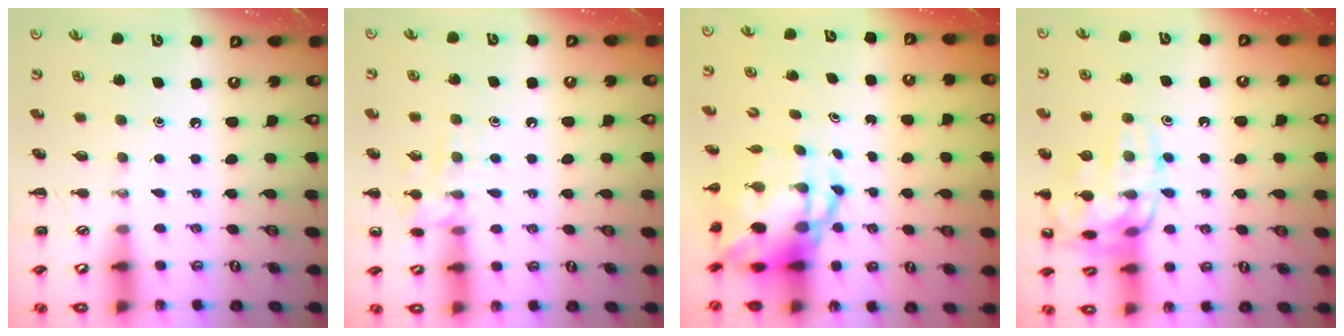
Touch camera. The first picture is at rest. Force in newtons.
{"total": 9.9, "press": 9.9, "slide": 0.8}
{"total": 8.9, "press": 8.6, "slide": 2.3}
{"total": 16.9, "press": 16.9, "slide": 0.4}